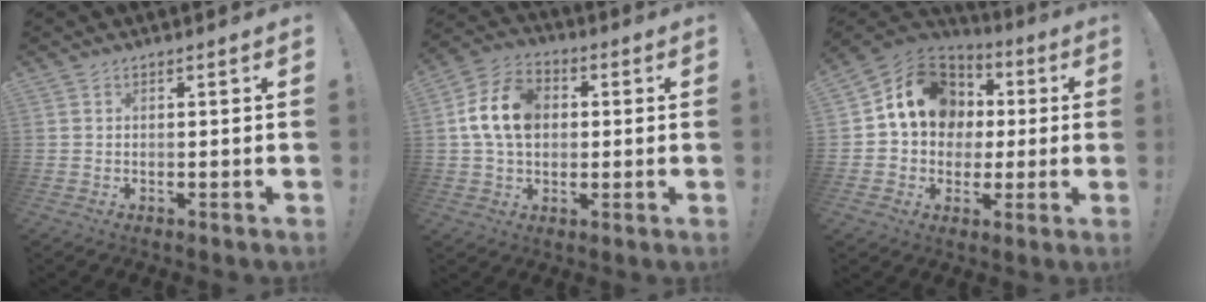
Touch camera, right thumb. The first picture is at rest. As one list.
[{"total": 14.1, "force": [2.1, 10.2, 9.4], "torque": [-0.168, 0.010, 0.042]}, {"total": 15.5, "force": [3.5, 12.8, 8.0], "torque": [-0.106, -0.002, 0.078]}]